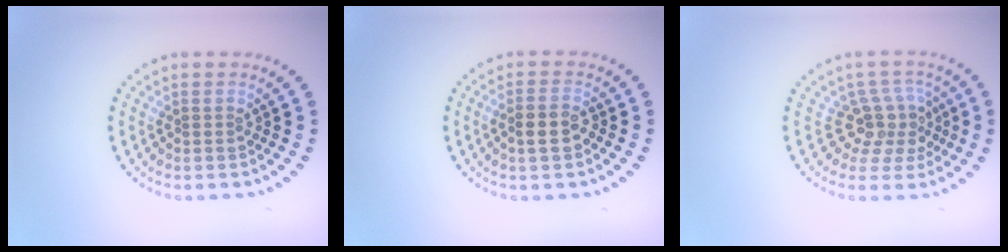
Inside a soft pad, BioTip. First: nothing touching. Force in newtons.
{"total": 2.0, "press": 1.9, "slide": 0.4}
{"total": 3.7, "press": 2.7, "slide": 2.6}